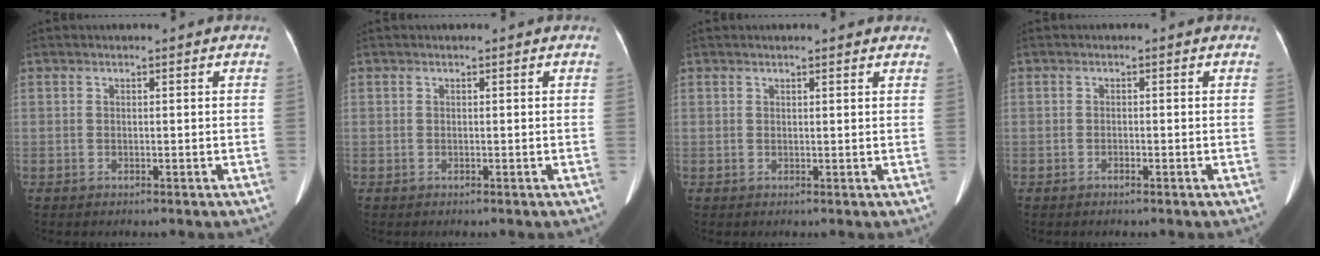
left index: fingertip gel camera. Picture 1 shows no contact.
{"total": 0.0}
{"total": 3.7, "force": [3.1, 0.6, 1.8], "torque": [-0.020, 0.021, 0.035]}
{"total": 0.5, "force": [-0.4, 0.1, 0.4], "torque": [-0.008, 0.000, -0.006]}